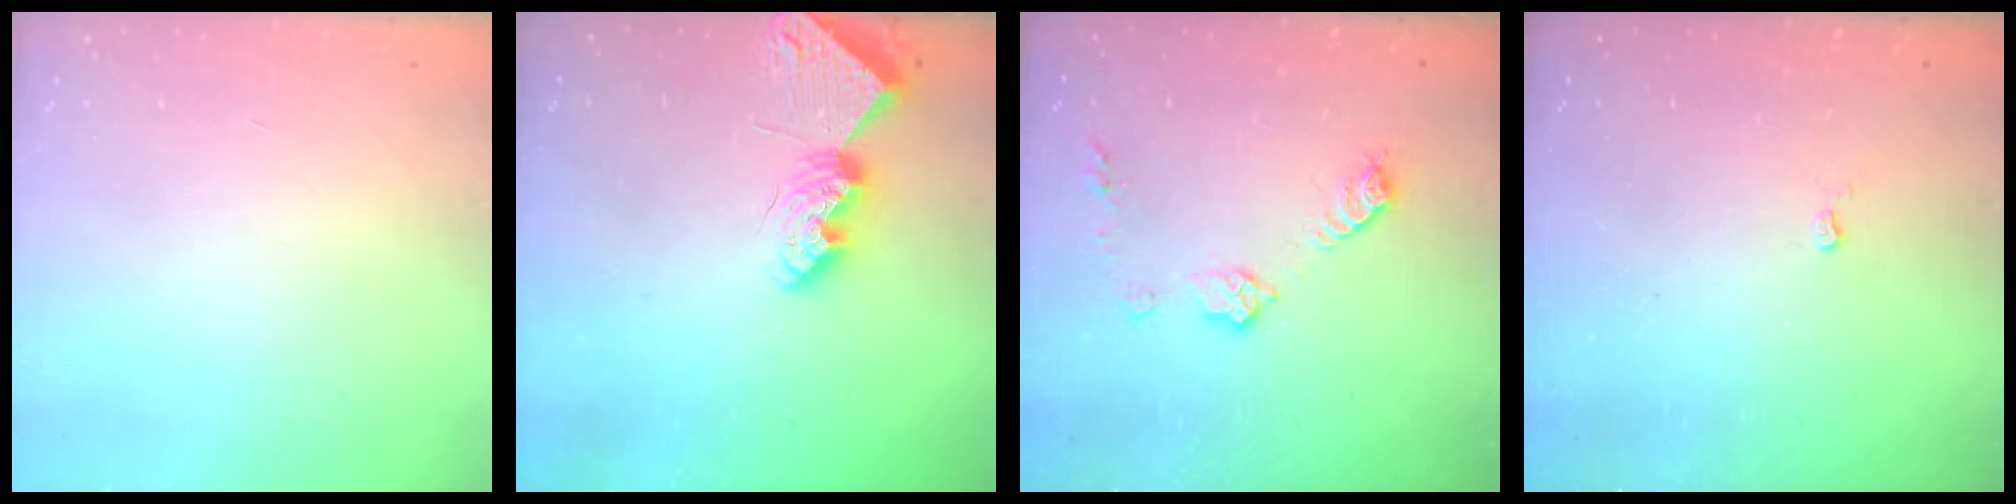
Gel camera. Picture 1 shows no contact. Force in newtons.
{"total": 9.6, "press": 9.6, "slide": 0.7}
{"total": 9.2, "press": 9.2, "slide": 0.3}
{"total": 2.6, "press": 2.6, "slide": 0.5}